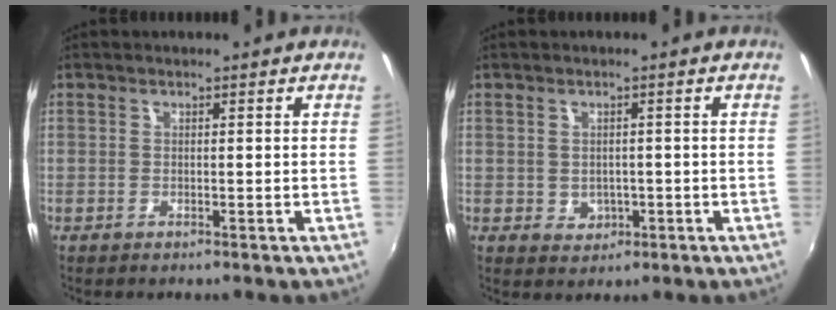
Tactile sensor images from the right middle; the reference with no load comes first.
{"total": 3.1, "force": [-0.5, 2.9, 1.2], "torque": [-0.023, 0.001, 0.001]}